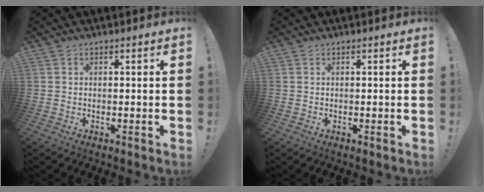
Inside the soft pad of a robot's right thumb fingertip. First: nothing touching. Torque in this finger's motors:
{"motor_torque": [0.01, 0.00, 0.01, -0.02, 0.00]}